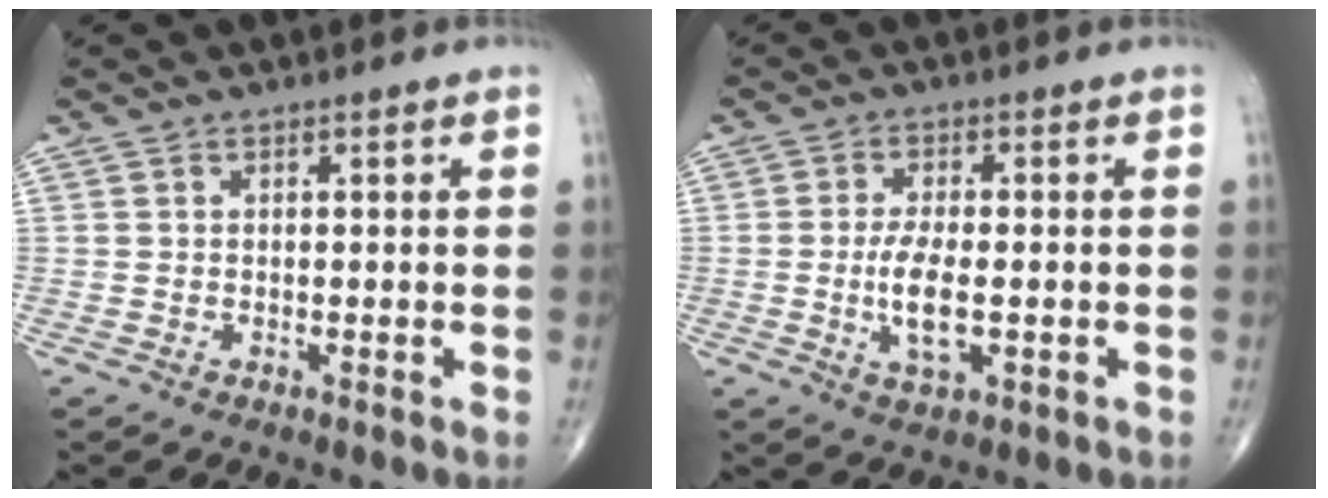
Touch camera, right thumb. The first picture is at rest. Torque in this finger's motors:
{"motor_torque": [1.79, 3.21, 0.52, 0.45, 0.21]}